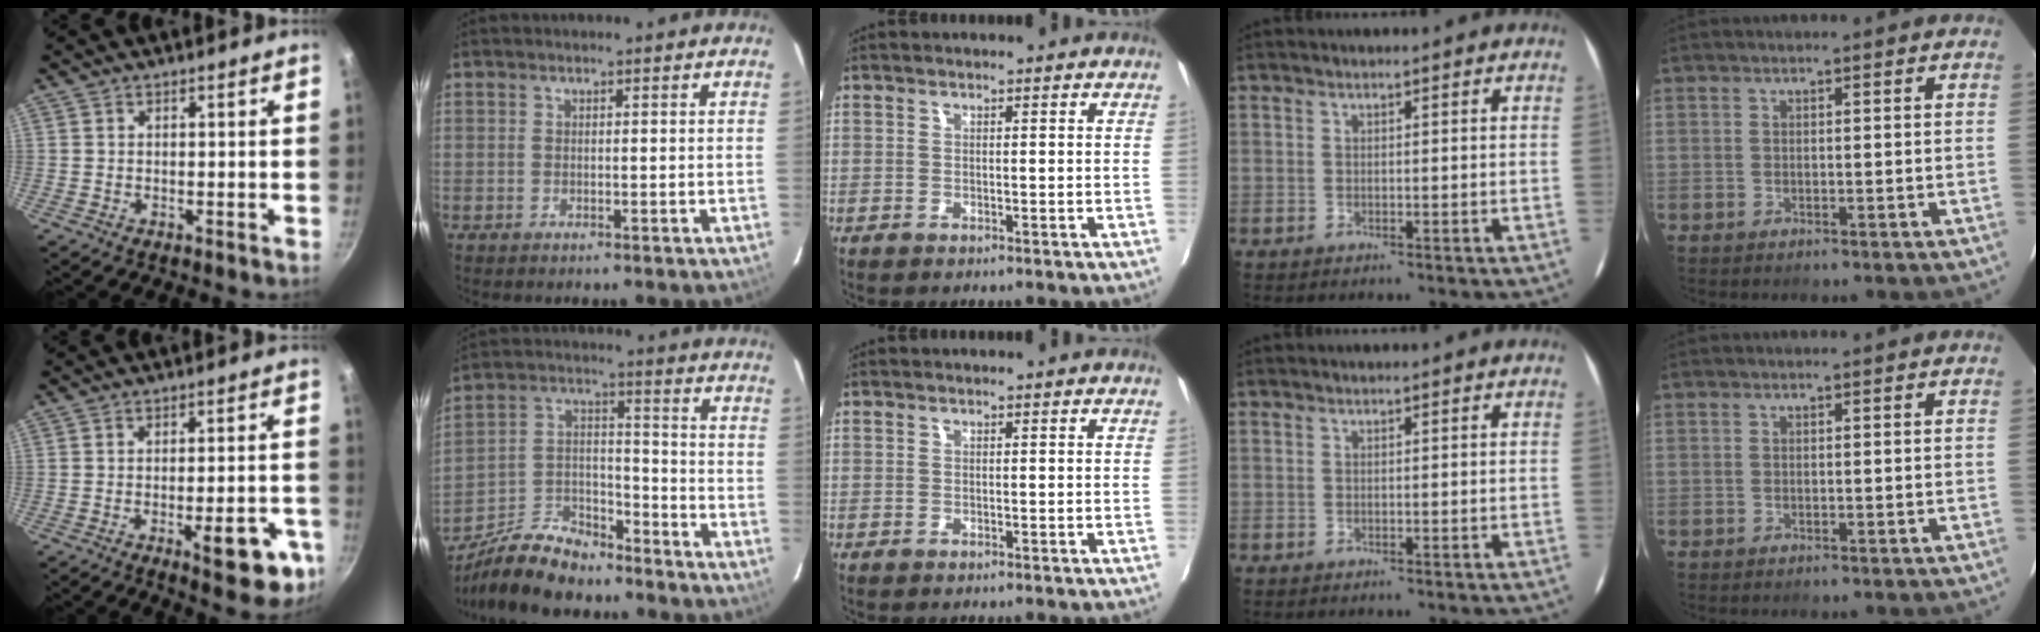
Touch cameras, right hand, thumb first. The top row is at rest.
{"thumb": {"total": 12.3, "force": [-5.1, 4.2, 10.4], "torque": [-0.102, 0.018, -0.060]}, "index": {"total": 14.5, "force": [-11.6, 6.1, 6.4], "torque": [-0.146, 0.018, -0.201]}}